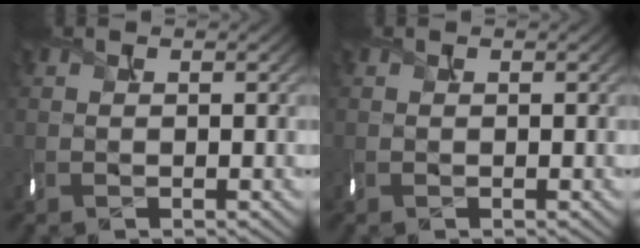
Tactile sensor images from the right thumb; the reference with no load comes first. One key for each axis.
{"total": 0.0}